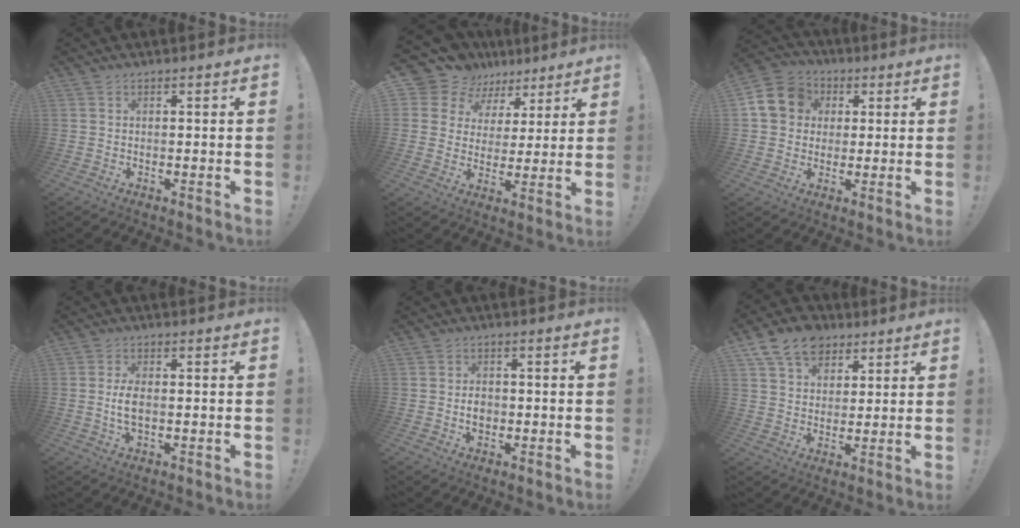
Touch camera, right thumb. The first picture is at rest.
{"total": 9.4, "force": [5.8, 7.2, 2.0], "torque": [-0.049, -0.044, 0.118]}
{"total": 12.5, "force": [2.6, 10.9, 5.6], "torque": [-0.086, 0.008, 0.057]}
{"total": 4.9, "force": [-0.5, 2.3, 4.3], "torque": [-0.088, -0.005, -0.013]}
{"total": 3.5, "force": [-0.9, 2.7, 2.0], "torque": [-0.026, 0.005, -0.016]}
{"total": 12.4, "force": [6.9, 9.0, 5.0], "torque": [-0.082, -0.032, 0.135]}